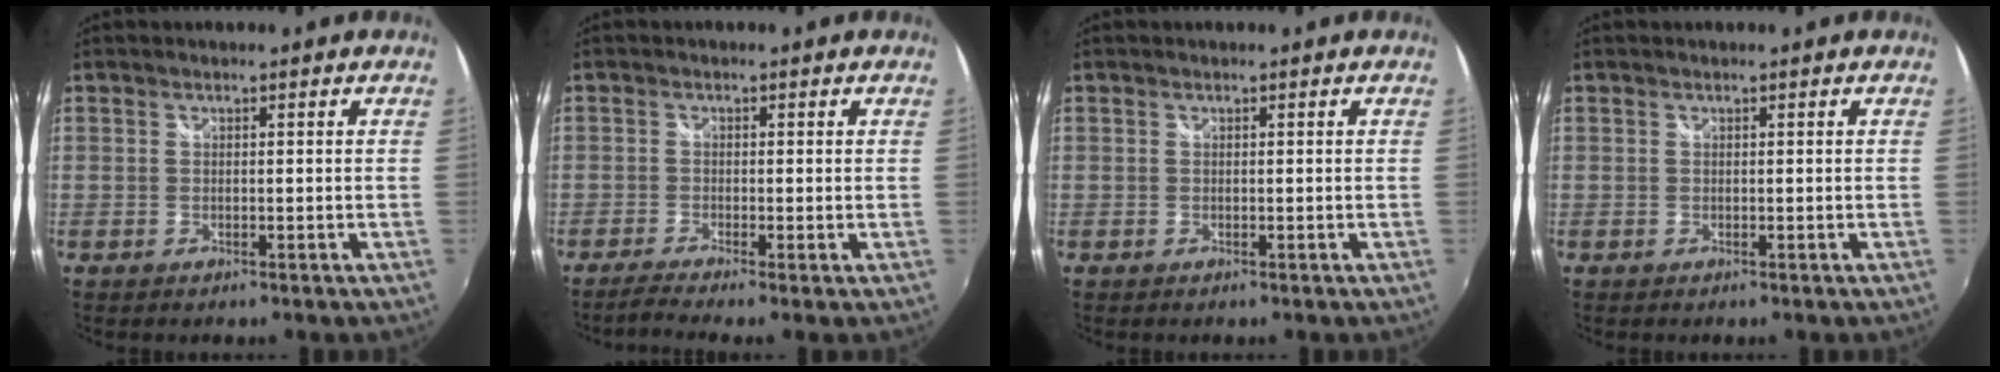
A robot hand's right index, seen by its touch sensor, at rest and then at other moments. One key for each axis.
{"total": 2.3, "fx": -1.7, "fy": -0.5, "fz": 1.4, "tx": -0.040, "ty": -0.009, "tz": -0.043}
{"total": 0.0}
{"total": 0.0}